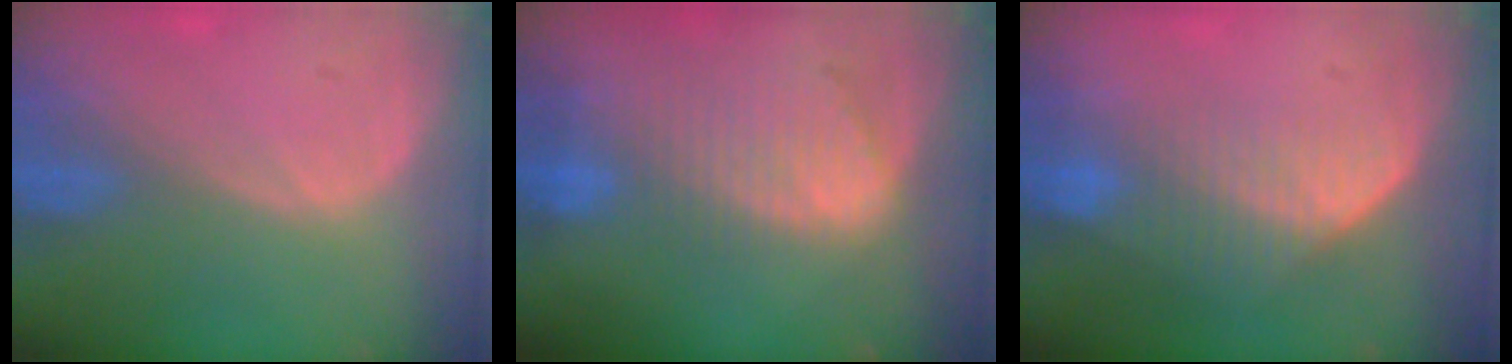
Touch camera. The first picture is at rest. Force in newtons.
{"total": 9.5, "press": 8.2, "slide": 4.7}
{"total": 7.2, "press": 6.1, "slide": 3.8}